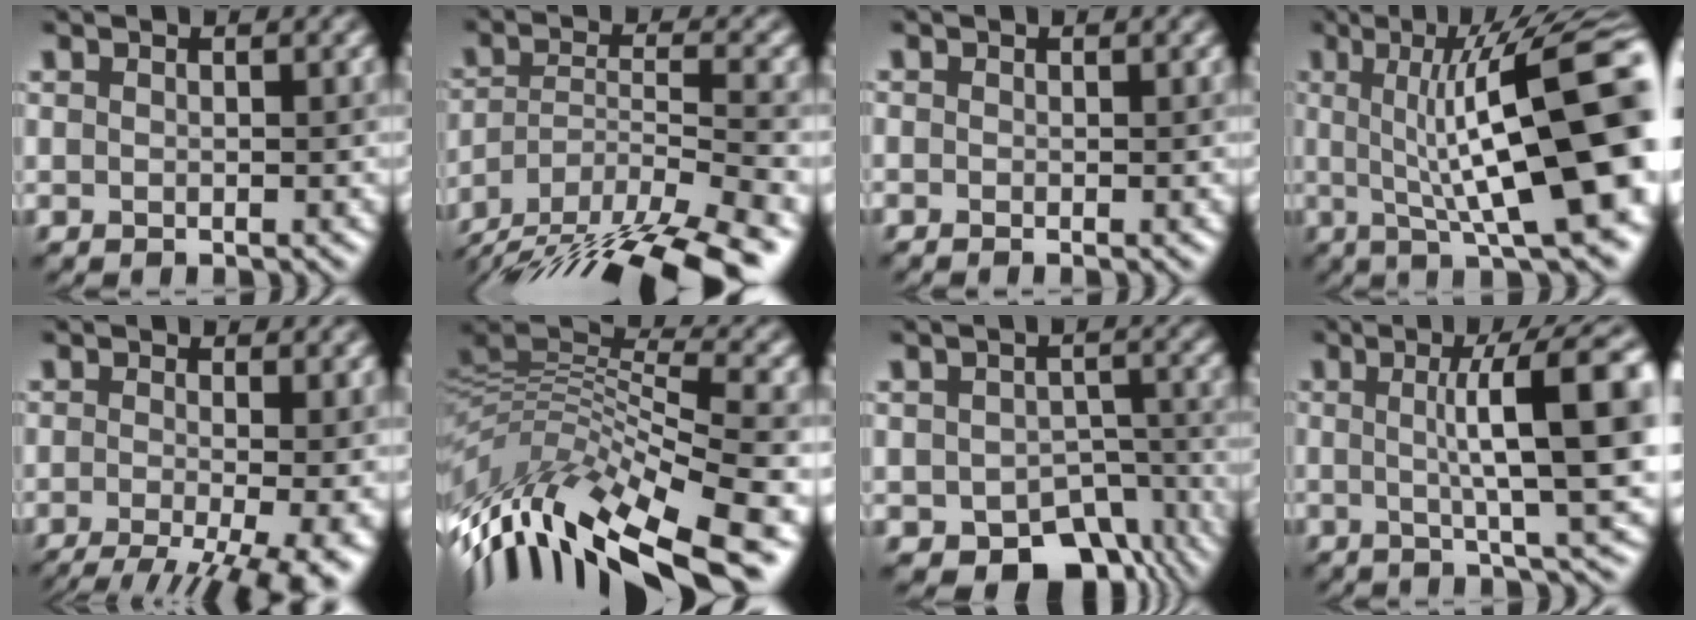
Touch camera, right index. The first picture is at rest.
{"total": 15.9, "force": [-13.7, 3.1, 7.4], "torque": [-0.138, -0.014, -0.204]}
{"total": 0.5, "force": [-0.5, 0.1, 0.2], "torque": [0.005, -0.008, -0.007]}
{"total": 15.8, "force": [1.2, 3.8, 15.3], "torque": [-0.183, 0.021, 0.024]}
{"total": 11.1, "force": [-4.5, 3.9, 9.4], "torque": [-0.107, -0.012, -0.050]}
{"total": 11.9, "force": [-4.2, 4.1, 10.4], "torque": [-0.210, 0.020, -0.062]}
{"total": 8.0, "force": [-4.6, 4.9, 4.3], "torque": [-0.058, -0.035, -0.044]}
{"total": 11.6, "force": [1.4, 2.1, 11.3], "torque": [-0.121, 0.019, 0.024]}